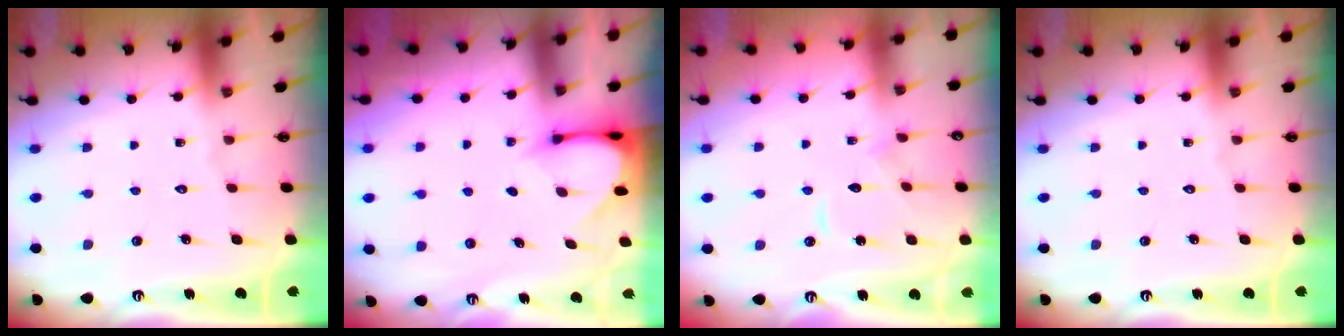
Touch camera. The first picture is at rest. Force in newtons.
{"total": 3.3, "press": 3.3, "slide": 0.3}
{"total": 8.6, "press": 8.6, "slide": 0.4}
{"total": 0.0}